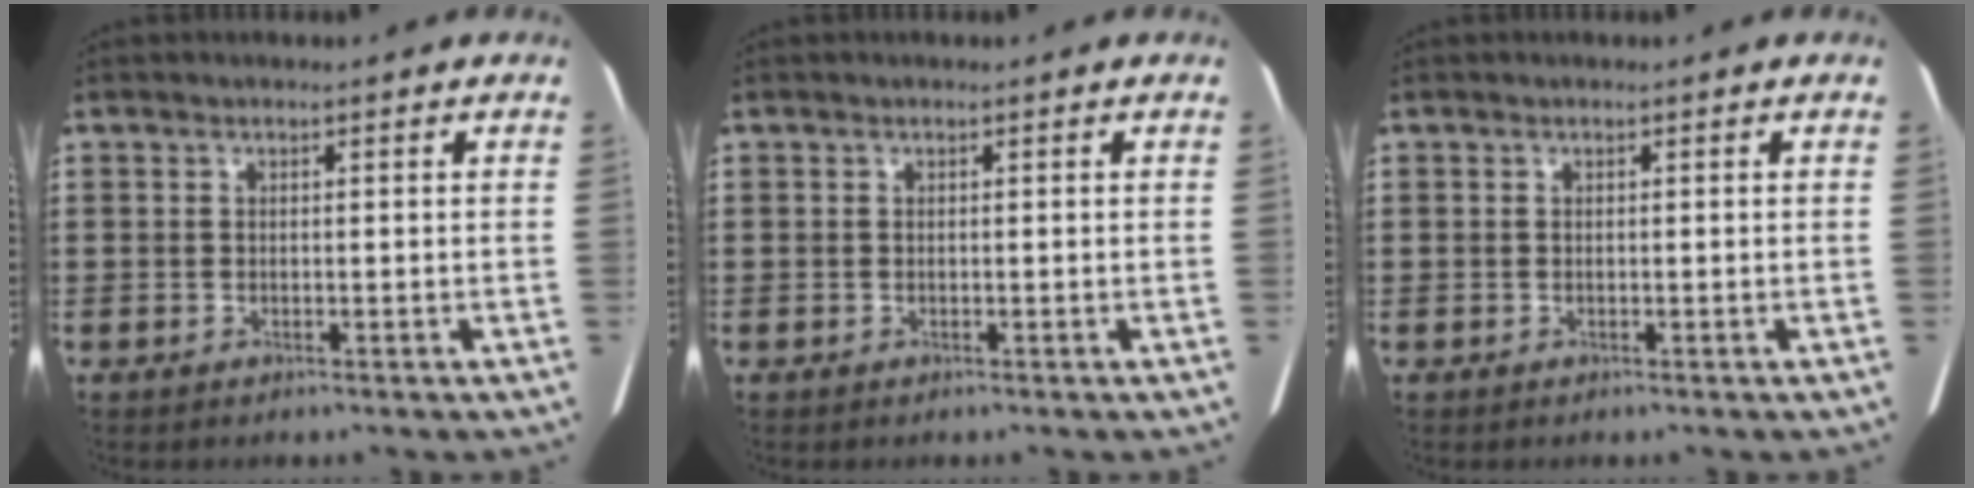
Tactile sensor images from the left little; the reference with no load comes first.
{"total": 0.0}
{"total": 0.0}